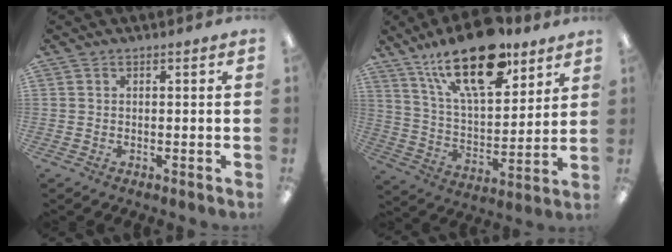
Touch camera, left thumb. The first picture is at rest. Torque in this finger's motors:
{"motor_torque": [0.43, 0.47, 1.63, -1.14, 0.18]}